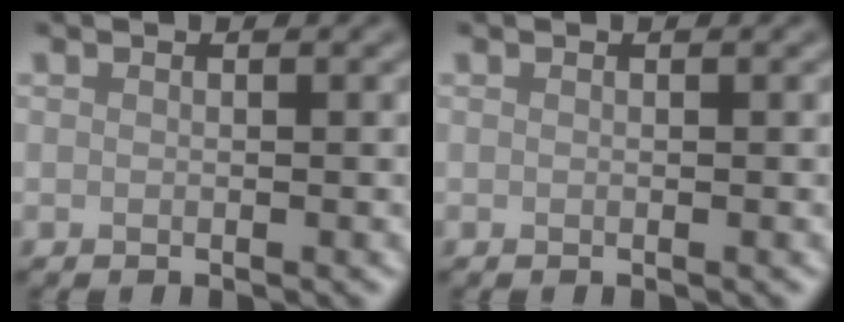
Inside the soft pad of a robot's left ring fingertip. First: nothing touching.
{"total": 0.0}